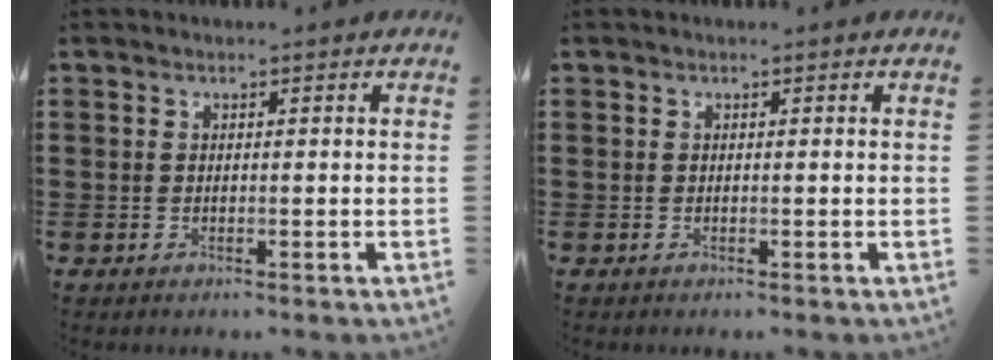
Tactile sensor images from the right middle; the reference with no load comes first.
{"total": 0.0}